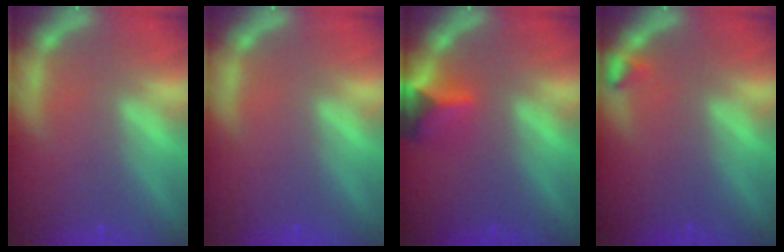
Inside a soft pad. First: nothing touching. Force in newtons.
{"total": 0.0}
{"total": 3.9}
{"total": 0.9}